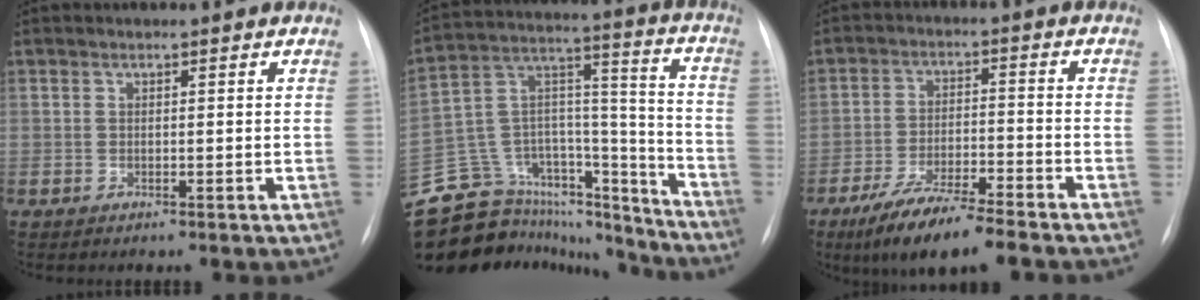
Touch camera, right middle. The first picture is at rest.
{"total": 28.7, "force": [-25.2, 10.6, 8.9], "torque": [-0.183, 0.052, -0.382]}
{"total": 10.3, "force": [-7.8, 1.2, 6.7], "torque": [-0.121, -0.026, -0.138]}